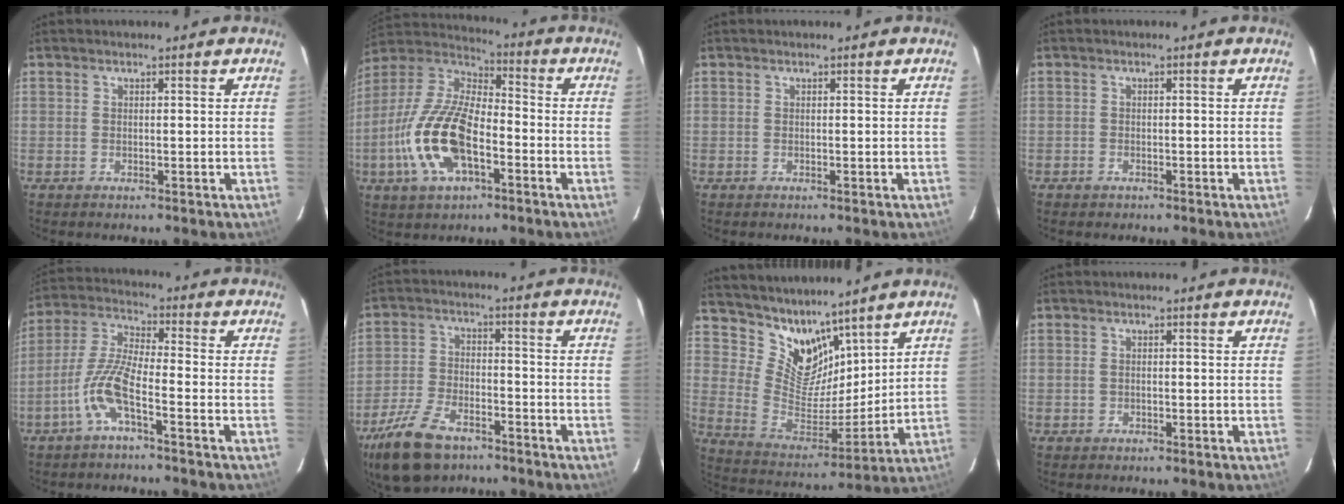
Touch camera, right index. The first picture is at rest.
{"total": 17.6, "force": [-6.1, 7.9, 14.5], "torque": [-0.308, -0.007, -0.118]}
{"total": 0.0}
{"total": 1.2, "force": [-0.8, 0.9, 0.2], "torque": [-0.006, 0.003, -0.010]}
{"total": 8.3, "force": [-4.2, 1.4, 7.0], "torque": [-0.159, 0.005, -0.085]}
{"total": 13.9, "force": [-9.5, 6.7, 7.6], "torque": [-0.180, -0.014, -0.174]}
{"total": 12.2, "force": [9.9, 6.1, 3.9], "torque": [-0.079, -0.011, 0.198]}
{"total": 1.0, "force": [-0.3, 0.9, 0.3], "torque": [-0.005, 0.002, -0.004]}